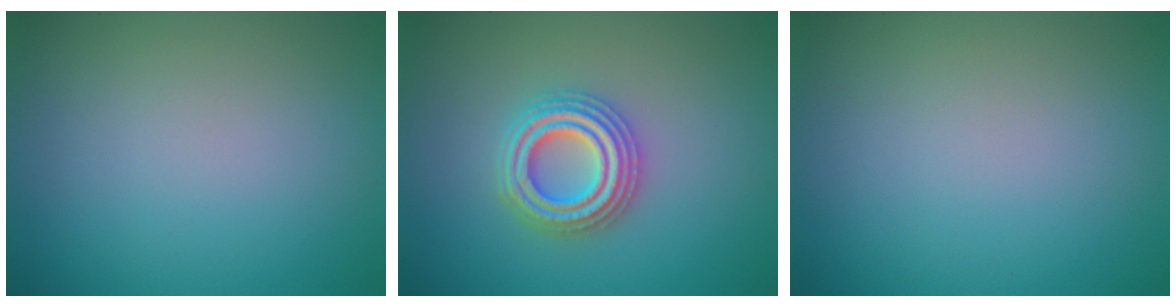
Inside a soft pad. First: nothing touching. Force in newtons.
{"total": 4.3, "press": 4.2, "slide": 0.7}
{"total": 0.0}